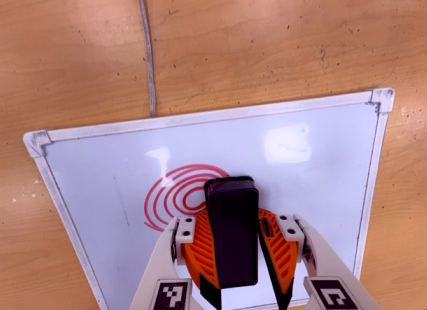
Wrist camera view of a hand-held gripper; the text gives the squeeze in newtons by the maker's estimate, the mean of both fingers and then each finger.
{"total": 14.2, "left": 15.8, "right": 12.6}